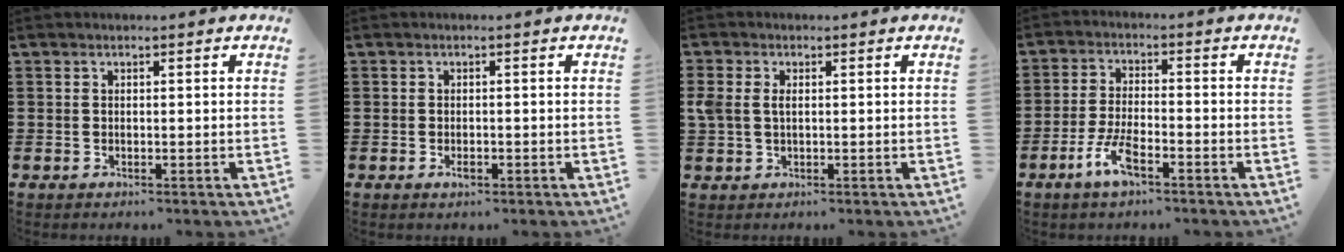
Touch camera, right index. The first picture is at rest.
{"total": 1.2, "force": [-0.6, 0.5, 0.9], "torque": [-0.019, -0.003, -0.010]}
{"total": 2.6, "force": [0.4, 1.7, 1.9], "torque": [-0.048, 0.006, 0.004]}
{"total": 5.8, "force": [-3.3, 1.5, 4.5], "torque": [-0.107, -0.006, -0.065]}